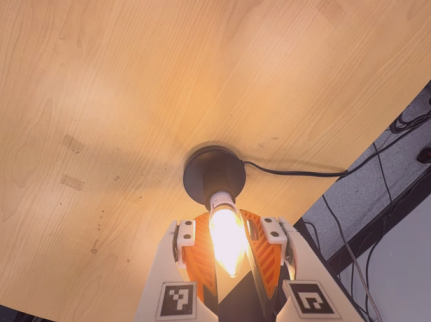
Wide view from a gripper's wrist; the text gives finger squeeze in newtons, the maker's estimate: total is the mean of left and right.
{"total": 13.9, "left": 13.3, "right": 14.6}